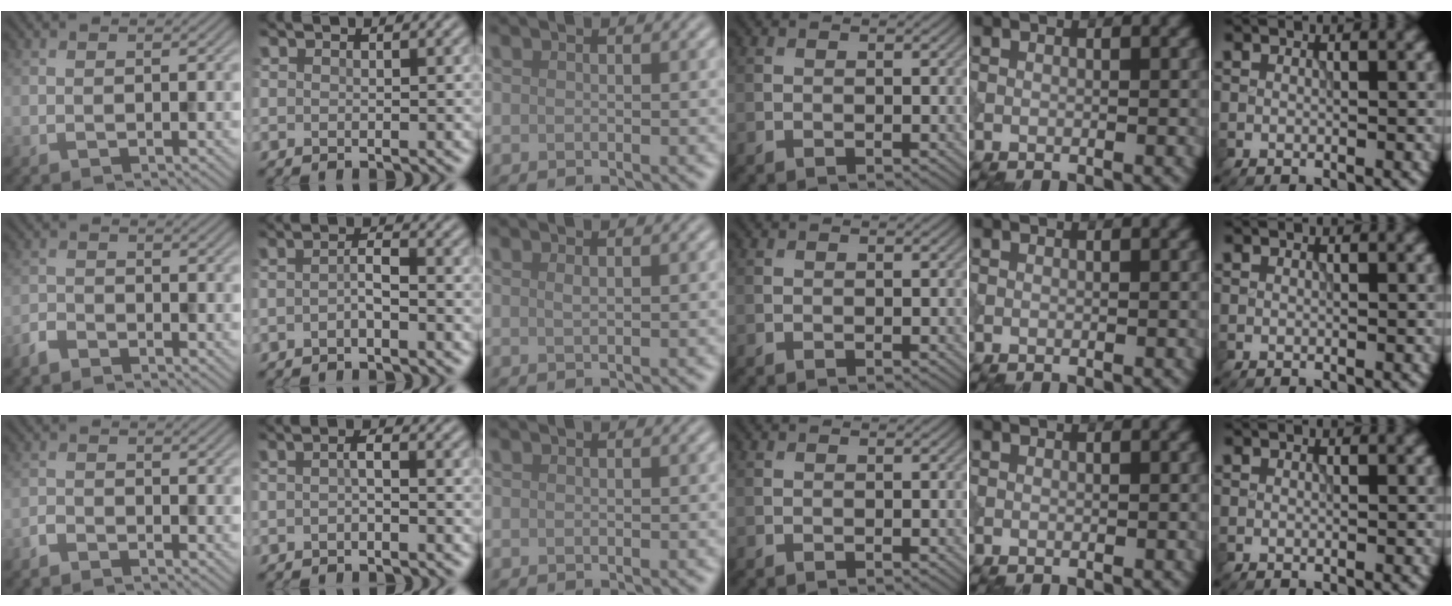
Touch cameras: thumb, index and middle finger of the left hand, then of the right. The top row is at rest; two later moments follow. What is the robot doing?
{"motion": "dispense", "object": "pipette"}